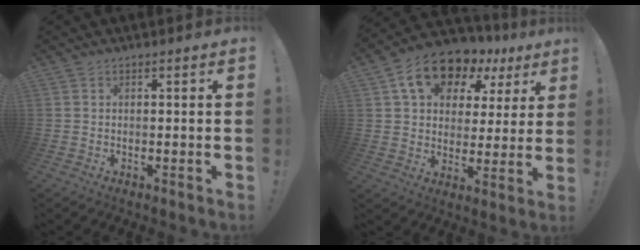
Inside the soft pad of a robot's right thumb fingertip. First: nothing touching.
{"total": 15.1, "force": [8.9, 9.5, 7.6], "torque": [-0.125, -0.048, 0.160]}